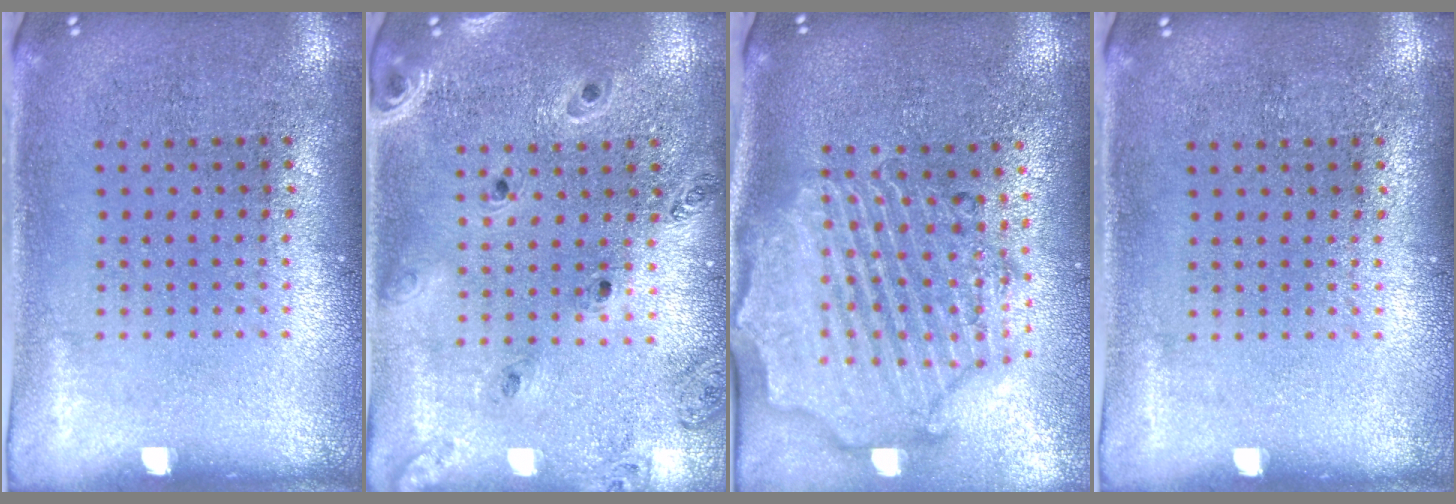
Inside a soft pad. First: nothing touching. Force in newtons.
{"total": 0.8, "press": 0.8, "slide": 0.1}
{"total": 3.1, "press": 2.6, "slide": 1.5}
{"total": 0.0}